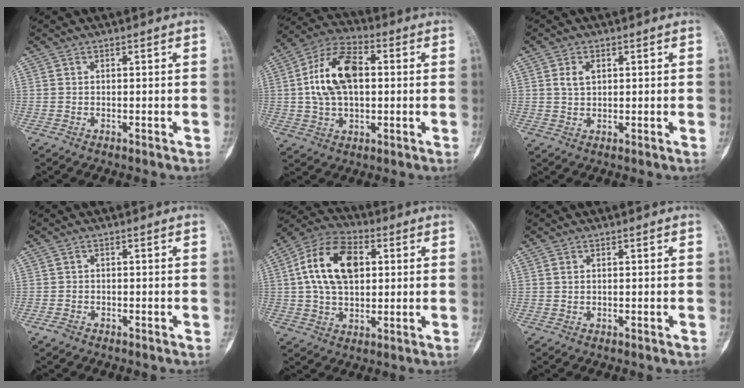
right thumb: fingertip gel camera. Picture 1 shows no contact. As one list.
[{"total": 14.6, "force": [1.5, 8.5, 11.8], "torque": [-0.215, 0.025, 0.022]}, {"total": 2.8, "force": [0.9, 1.7, 2.1], "torque": [-0.036, 0.000, 0.018]}, {"total": 1.5, "force": [-1.1, 1.0, 0.6], "torque": [-0.016, 0.004, -0.019]}, {"total": 14.9, "force": [2.8, 9.3, 11.3], "torque": [-0.194, 0.016, 0.043]}, {"total": 0.7, "force": [0.1, 0.5, 0.5], "torque": [-0.011, 0.000, 0.003]}]